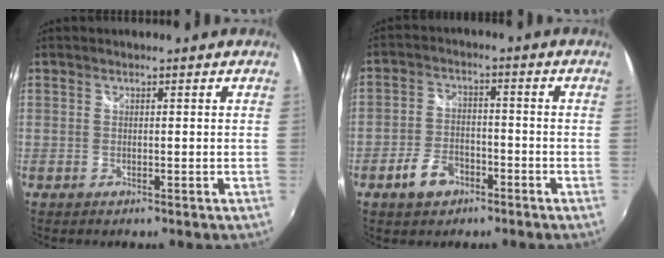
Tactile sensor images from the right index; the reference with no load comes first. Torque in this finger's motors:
{"motor_torque": [0.31, -0.12, 0.13, 0.02]}